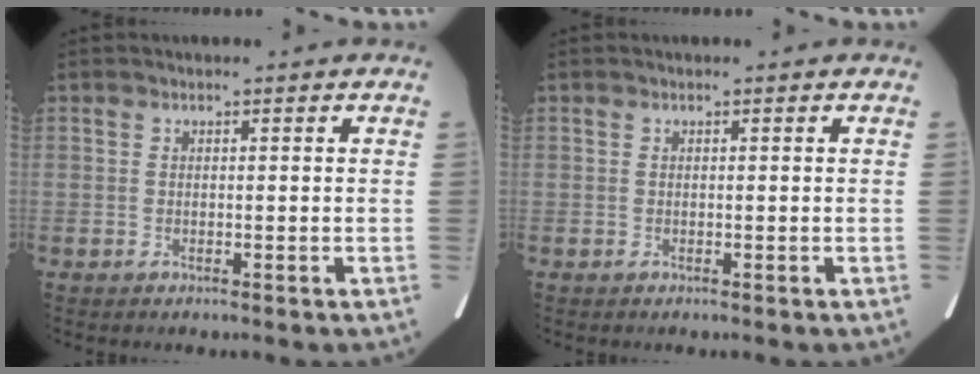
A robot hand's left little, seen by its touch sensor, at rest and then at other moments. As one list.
[{"total": 0.0}]